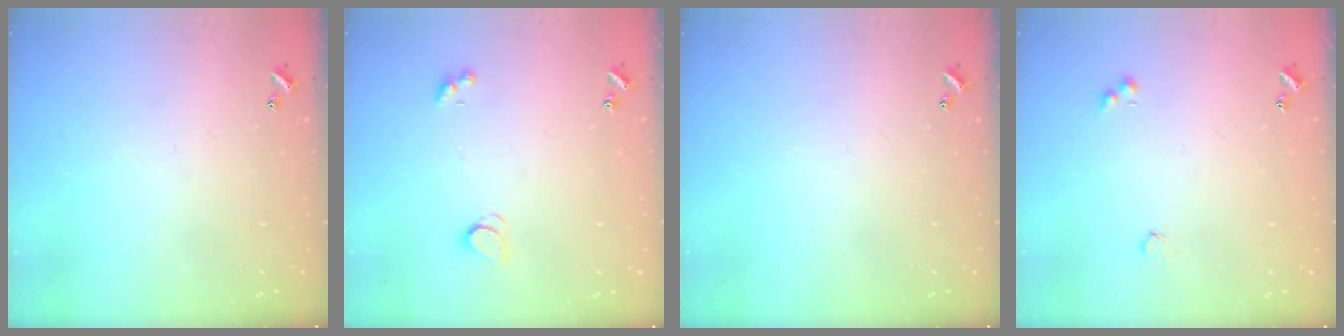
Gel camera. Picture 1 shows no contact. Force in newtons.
{"total": 2.6, "press": 2.6, "slide": 0.5}
{"total": 0.0}
{"total": 3.9, "press": 3.8, "slide": 0.6}